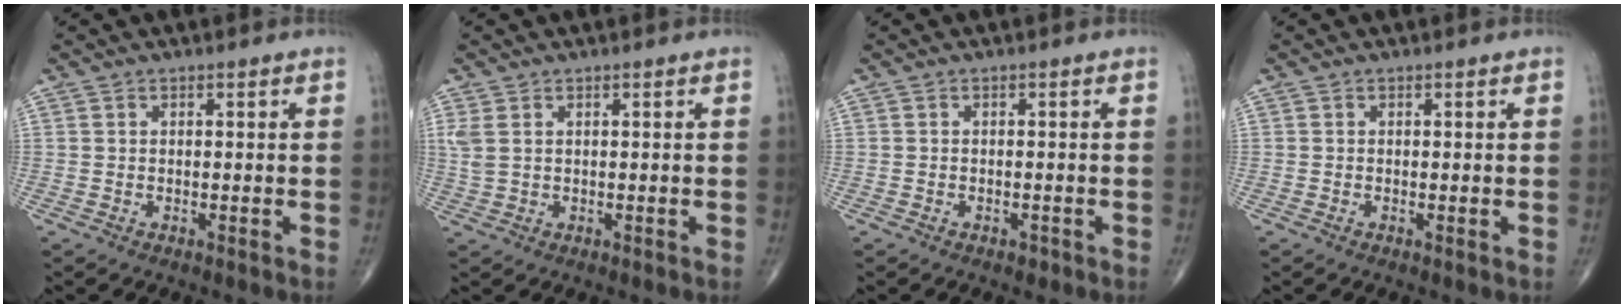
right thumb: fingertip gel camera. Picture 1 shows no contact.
{"total": 2.8, "force": [0.9, 1.7, 2.0], "torque": [-0.061, 0.006, 0.027]}
{"total": 0.9, "force": [-0.6, 0.6, 0.4], "torque": [-0.006, 0.001, -0.009]}
{"total": 0.0}